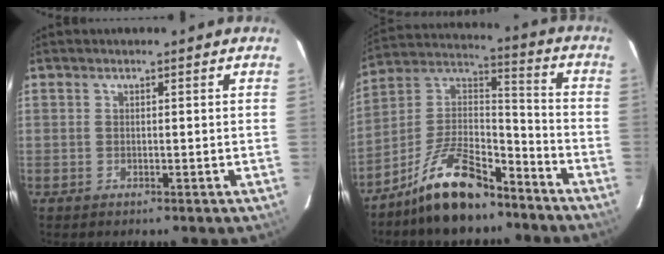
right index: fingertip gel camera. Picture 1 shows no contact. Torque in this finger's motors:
{"motor_torque": [1.07, -1.08, 0.62, 0.12]}